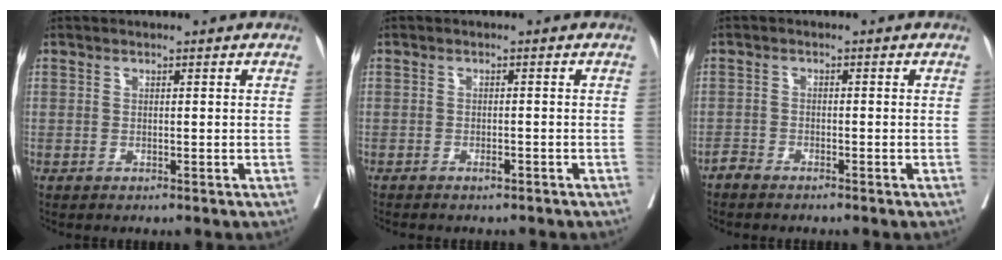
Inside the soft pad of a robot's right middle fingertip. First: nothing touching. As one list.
[{"total": 0.9, "force": [-0.6, 0.1, 0.6], "torque": [-0.019, 0.000, -0.009]}, {"total": 1.5, "force": [-1.4, 0.3, 0.3], "torque": [-0.006, 0.001, -0.028]}]